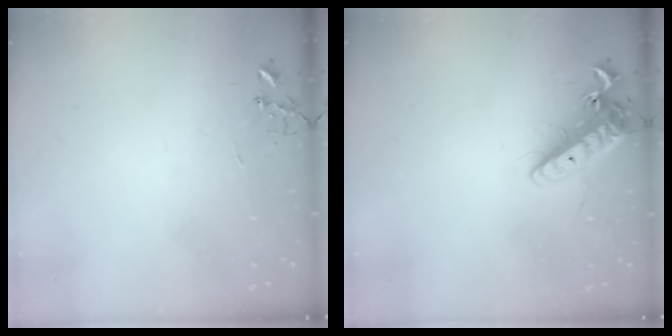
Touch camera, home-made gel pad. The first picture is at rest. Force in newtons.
{"total": 13.6, "press": 13.4, "slide": 2.3}